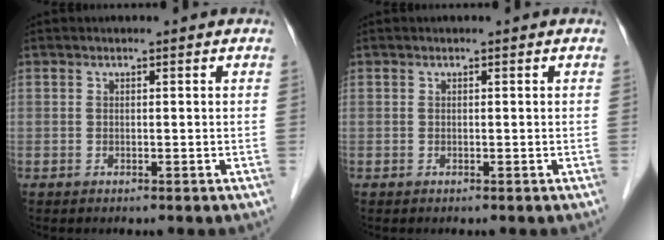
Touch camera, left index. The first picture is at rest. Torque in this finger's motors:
{"motor_torque": [-0.01, 0.00, 0.00, 0.00]}